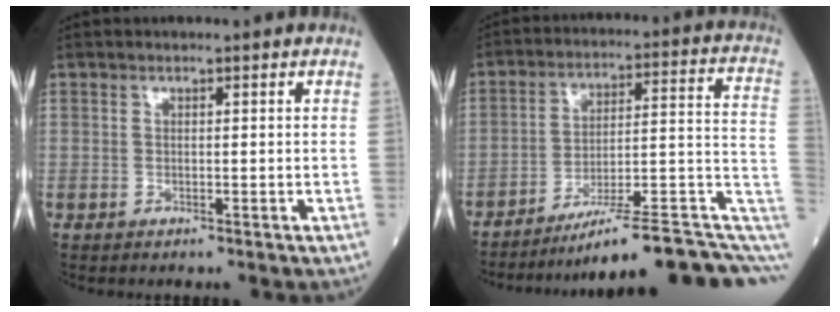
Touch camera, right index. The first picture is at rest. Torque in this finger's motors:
{"motor_torque": [-0.05, -1.41, 0.26, 0.12]}